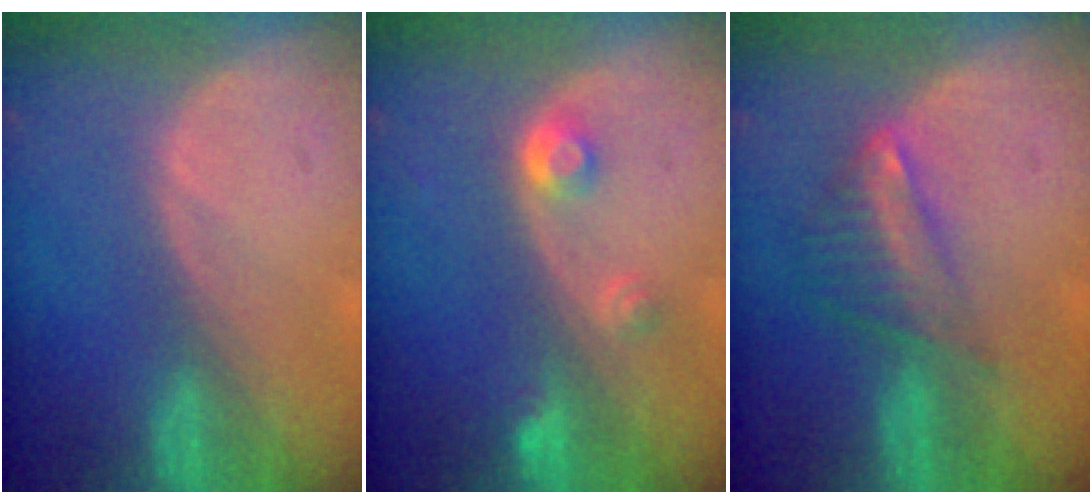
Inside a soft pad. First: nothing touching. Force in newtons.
{"total": 3.0, "press": 2.8, "slide": 0.9}
{"total": 6.1, "press": 5.3, "slide": 3.0}